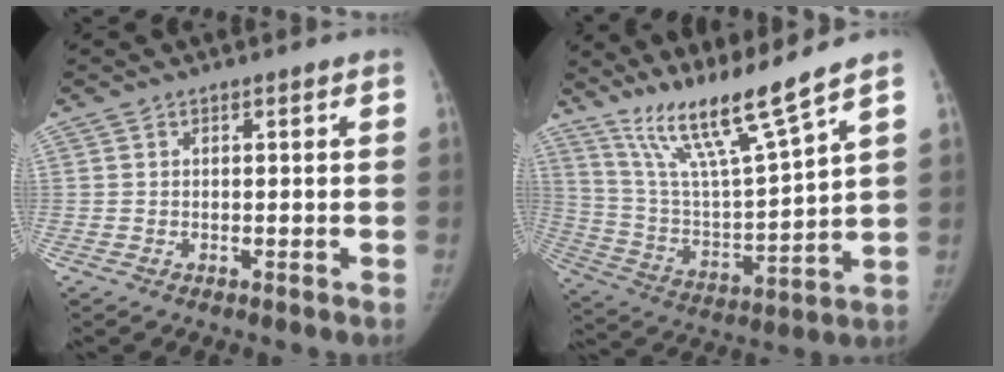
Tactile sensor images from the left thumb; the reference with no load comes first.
{"total": 15.0, "force": [11.7, -0.5, 9.4], "torque": [-0.162, -0.071, 0.226]}